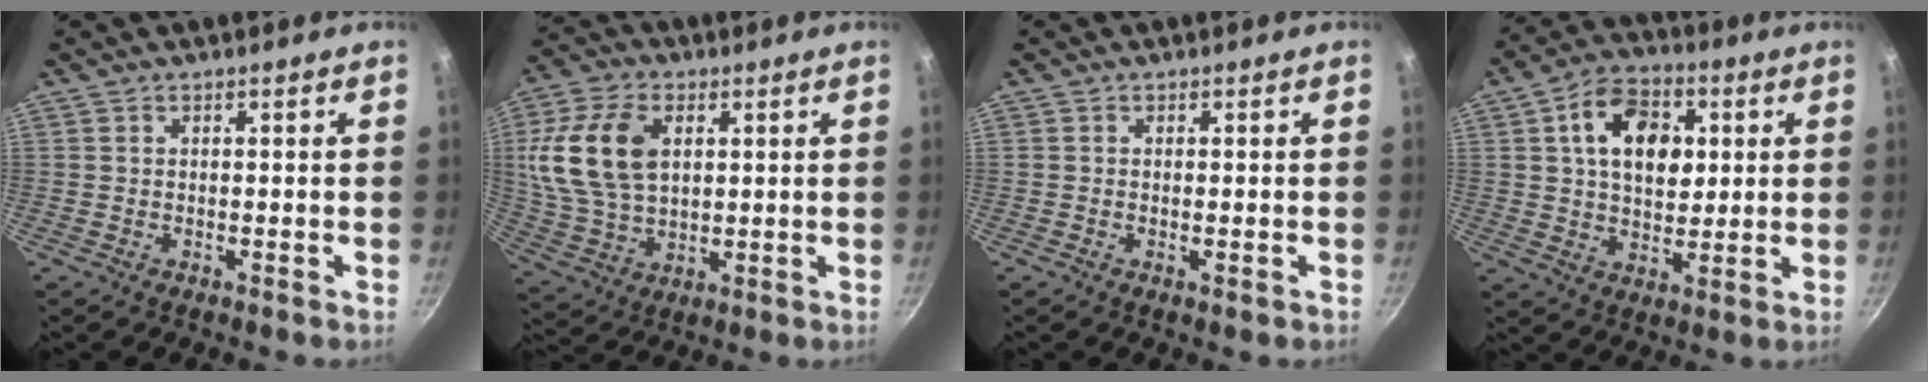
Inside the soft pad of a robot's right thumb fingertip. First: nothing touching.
{"total": 16.3, "force": [3.6, 10.6, 11.9], "torque": [-0.225, -0.002, 0.074]}
{"total": 0.8, "force": [-0.2, 0.2, 0.8], "torque": [-0.014, -0.002, -0.003]}
{"total": 13.7, "force": [3.2, 9.2, 9.6], "torque": [-0.121, 0.001, 0.043]}